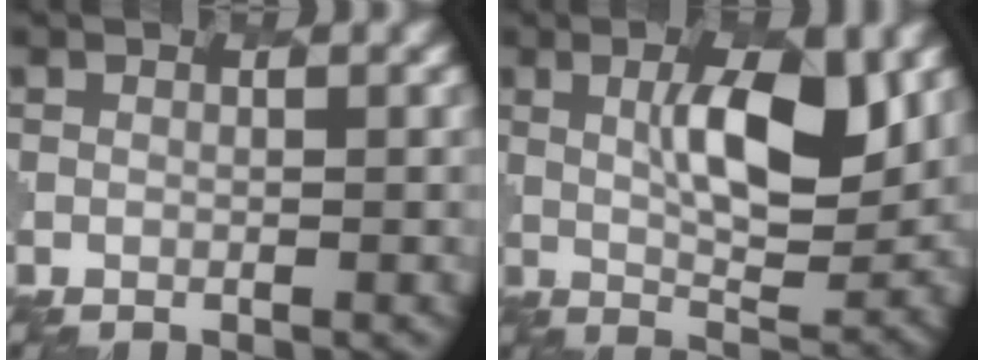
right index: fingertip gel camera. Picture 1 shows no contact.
{"total": 7.8, "force": [2.0, 2.4, 7.2], "torque": [-0.112, -0.007, 0.042]}